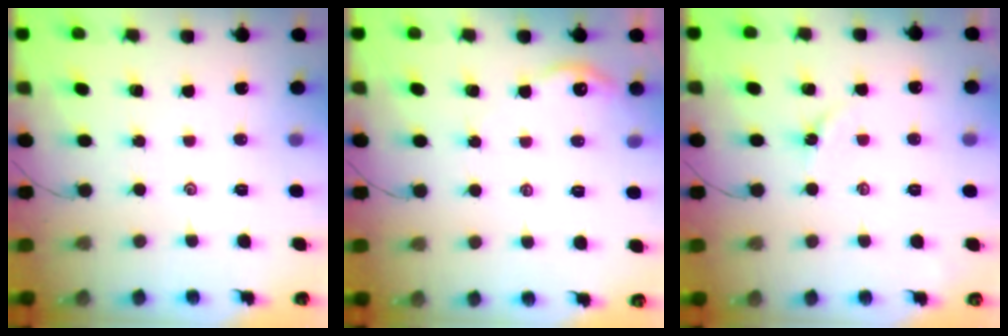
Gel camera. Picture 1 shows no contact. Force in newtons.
{"total": 3.5, "press": 3.5, "slide": 0.5}
{"total": 2.7, "press": 2.6, "slide": 0.5}